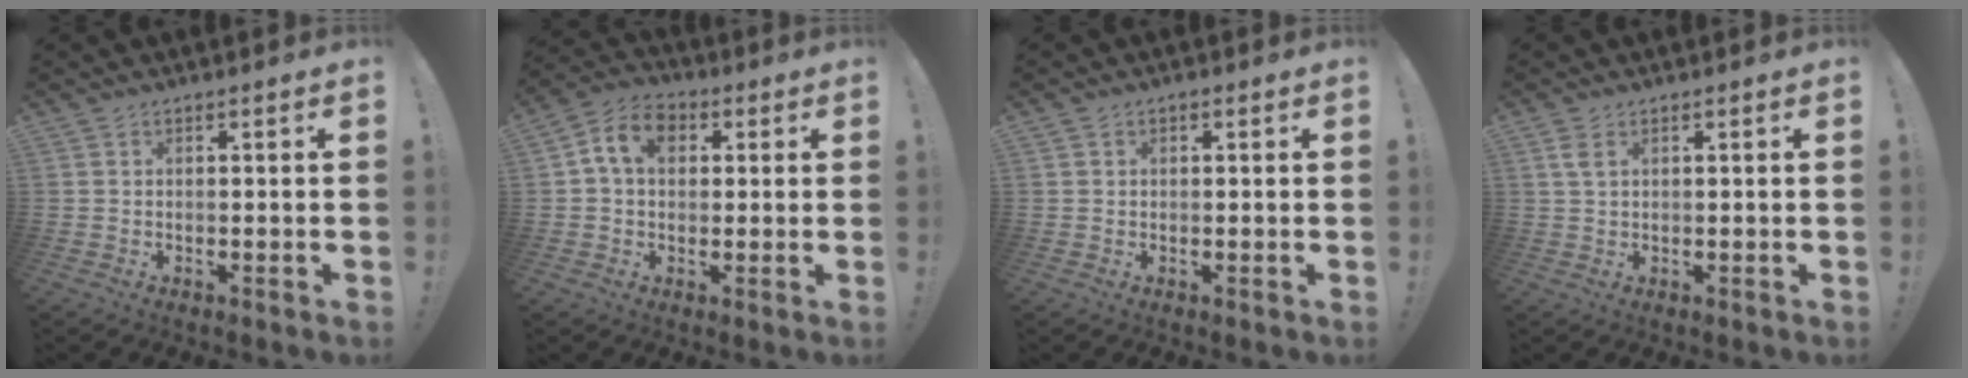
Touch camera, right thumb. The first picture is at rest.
{"total": 9.7, "force": [2.5, 7.1, 6.1], "torque": [-0.092, 0.011, 0.048]}
{"total": 0.7, "force": [0.2, 0.7, 0.2], "torque": [0.002, 0.000, 0.002]}
{"total": 2.8, "force": [1.2, 1.4, 2.2], "torque": [-0.040, 0.001, 0.021]}